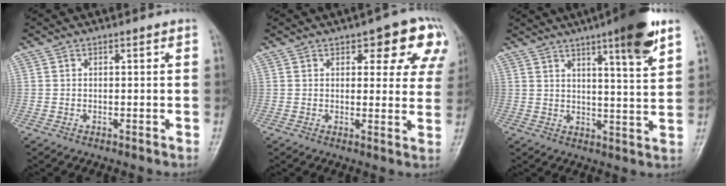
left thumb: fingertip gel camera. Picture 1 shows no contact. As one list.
[{"total": 11.2, "force": [5.6, 5.1, 8.2], "torque": [-0.044, -0.015, 0.060]}, {"total": 12.4, "force": [7.4, 1.5, 9.8], "torque": [-0.131, -0.037, 0.103]}]